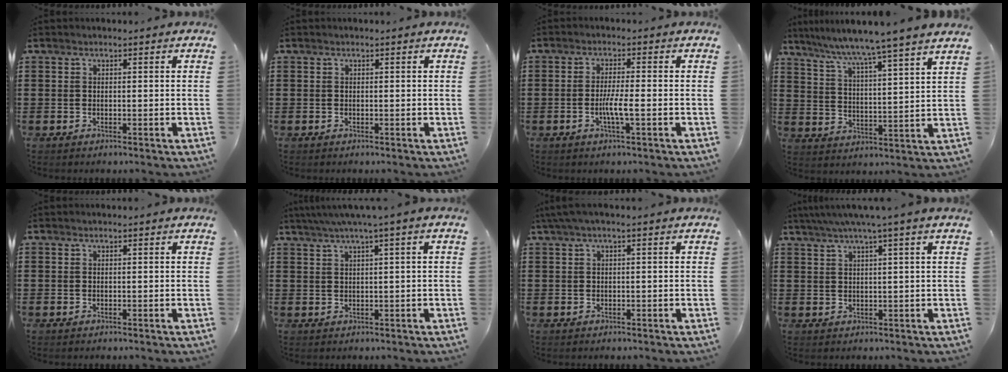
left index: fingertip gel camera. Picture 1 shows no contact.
{"total": 0.0}
{"total": 3.9, "force": [-1.1, 0.3, 3.8], "torque": [-0.075, -0.006, -0.023]}
{"total": 6.0, "force": [5.3, -1.8, 2.2], "torque": [-0.068, -0.046, 0.080]}
{"total": 0.0}
{"total": 2.7, "force": [0.8, -0.4, 2.5], "torque": [-0.046, -0.005, 0.012]}
{"total": 1.6, "force": [-0.3, 0.2, 1.6], "torque": [-0.024, -0.004, -0.006]}
{"total": 3.3, "force": [1.8, -0.7, 2.7], "torque": [-0.054, -0.001, 0.029]}